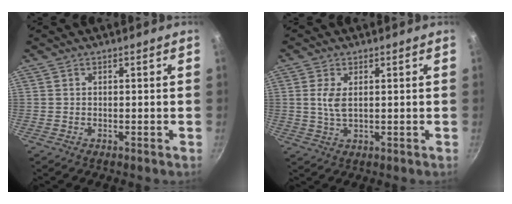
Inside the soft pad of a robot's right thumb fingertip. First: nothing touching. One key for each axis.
{"total": 4.0, "fx": 0.8, "fy": 1.9, "fz": 3.5, "tx": -0.073, "ty": -0.004, "tz": 0.018}